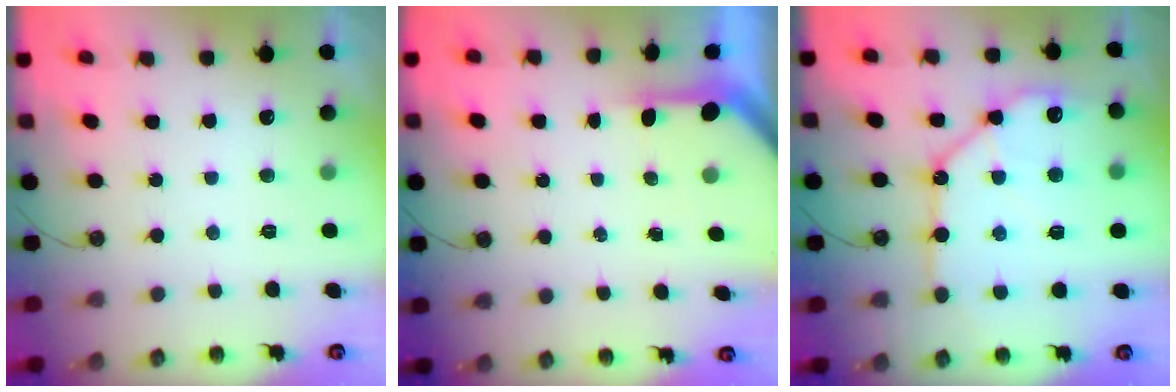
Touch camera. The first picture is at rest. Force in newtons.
{"total": 3.8, "press": 3.8, "slide": 0.3}
{"total": 15.6, "press": 15.5, "slide": 1.8}